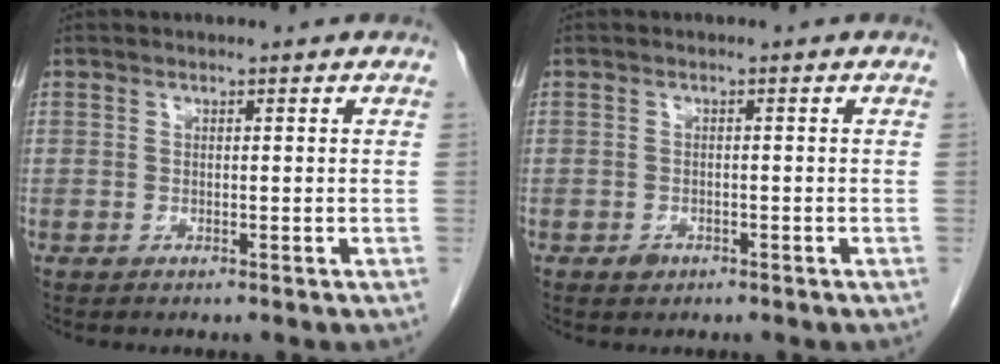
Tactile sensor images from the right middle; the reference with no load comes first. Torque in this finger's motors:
{"motor_torque": [-0.16, -0.17, 0.06, 0.01]}